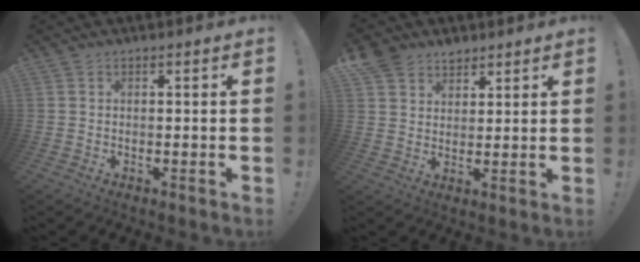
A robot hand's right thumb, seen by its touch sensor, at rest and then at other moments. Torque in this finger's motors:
{"motor_torque": [-0.01, 0.01, 0.04, -0.02, 0.00]}